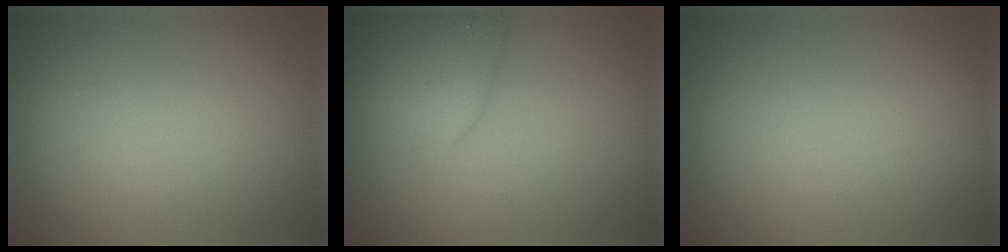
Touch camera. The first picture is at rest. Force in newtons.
{"total": 3.3, "press": 3.3, "slide": 0.2}
{"total": 0.0}